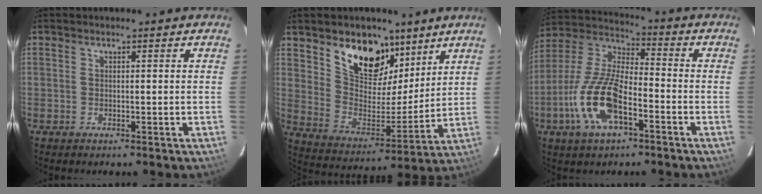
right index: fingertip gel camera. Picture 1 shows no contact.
{"total": 16.1, "force": [10.2, 9.1, 8.6], "torque": [-0.158, -0.002, 0.186]}
{"total": 15.5, "force": [-6.4, 6.0, 12.7], "torque": [-0.274, -0.006, -0.128]}